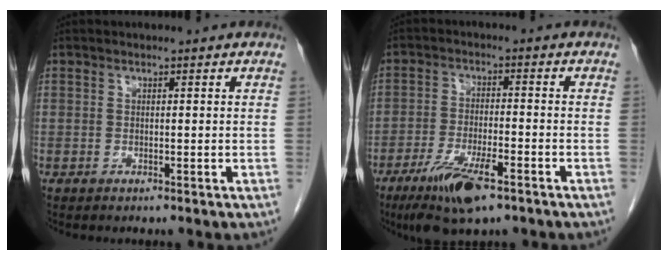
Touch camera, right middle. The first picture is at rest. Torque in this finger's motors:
{"motor_torque": [1.33, -0.81, 0.50, 0.12]}